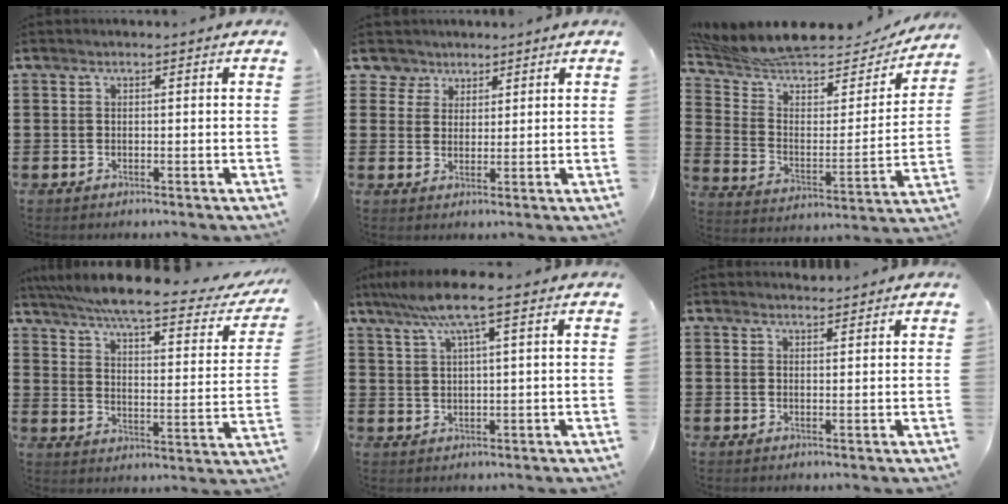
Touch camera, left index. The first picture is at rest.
{"total": 4.2, "force": [2.7, 3.1, 0.1], "torque": [-0.025, 0.005, 0.049]}
{"total": 8.9, "force": [7.9, 2.3, 3.3], "torque": [-0.105, -0.057, 0.134]}
{"total": 7.0, "force": [6.0, -0.6, 3.5], "torque": [-0.096, -0.043, 0.098]}
{"total": 6.5, "force": [3.5, 0.2, 5.6], "torque": [-0.115, 0.001, 0.058]}
{"total": 1.6, "force": [1.6, 0.2, 0.2], "torque": [-0.008, 0.003, 0.031]}